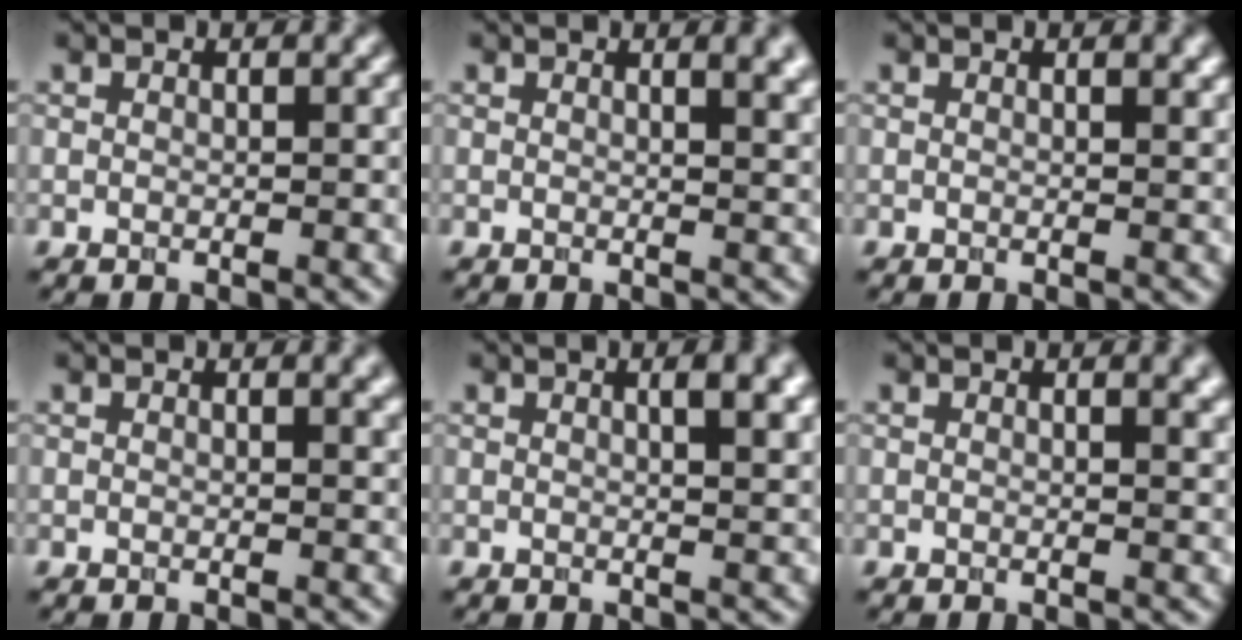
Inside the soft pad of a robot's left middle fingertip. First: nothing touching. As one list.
[{"total": 3.8, "force": [1.8, 1.7, 2.9], "torque": [-0.013, 0.005, 0.019]}, {"total": 1.2, "force": [0.7, 0.4, 0.9], "torque": [-0.010, 0.002, 0.011]}, {"total": 1.6, "force": [0.9, 0.6, 1.2], "torque": [-0.006, 0.003, 0.010]}, {"total": 4.7, "force": [1.6, 1.8, 4.0], "torque": [-0.030, 0.016, 0.011]}, {"total": 2.2, "force": [1.1, 0.9, 1.7], "torque": [-0.008, 0.002, 0.014]}]